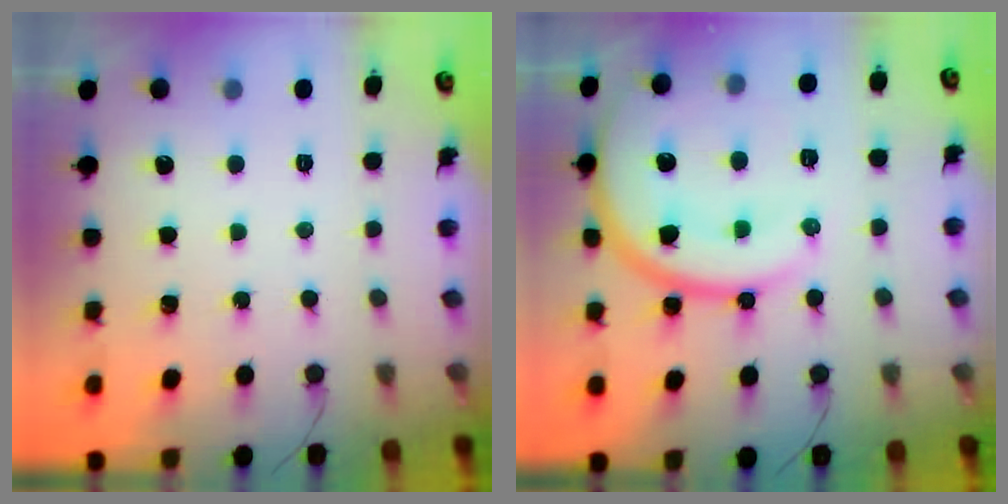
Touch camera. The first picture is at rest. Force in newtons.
{"total": 20.0, "press": 19.9, "slide": 1.9}